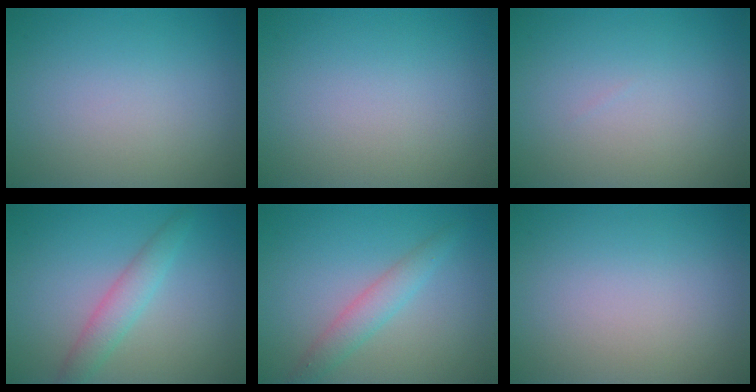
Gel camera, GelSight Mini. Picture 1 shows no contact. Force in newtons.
{"total": 0.0}
{"total": 0.0}
{"total": 2.6, "press": 2.6, "slide": 0.0}
{"total": 2.3, "press": 2.3, "slide": 0.1}
{"total": 0.0}